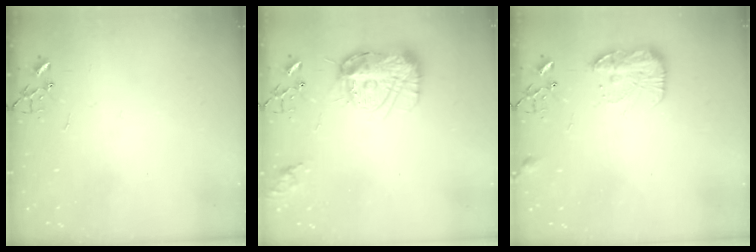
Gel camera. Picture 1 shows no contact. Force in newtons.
{"total": 14.7, "press": 14.7, "slide": 1.0}
{"total": 12.8, "press": 12.8, "slide": 0.7}